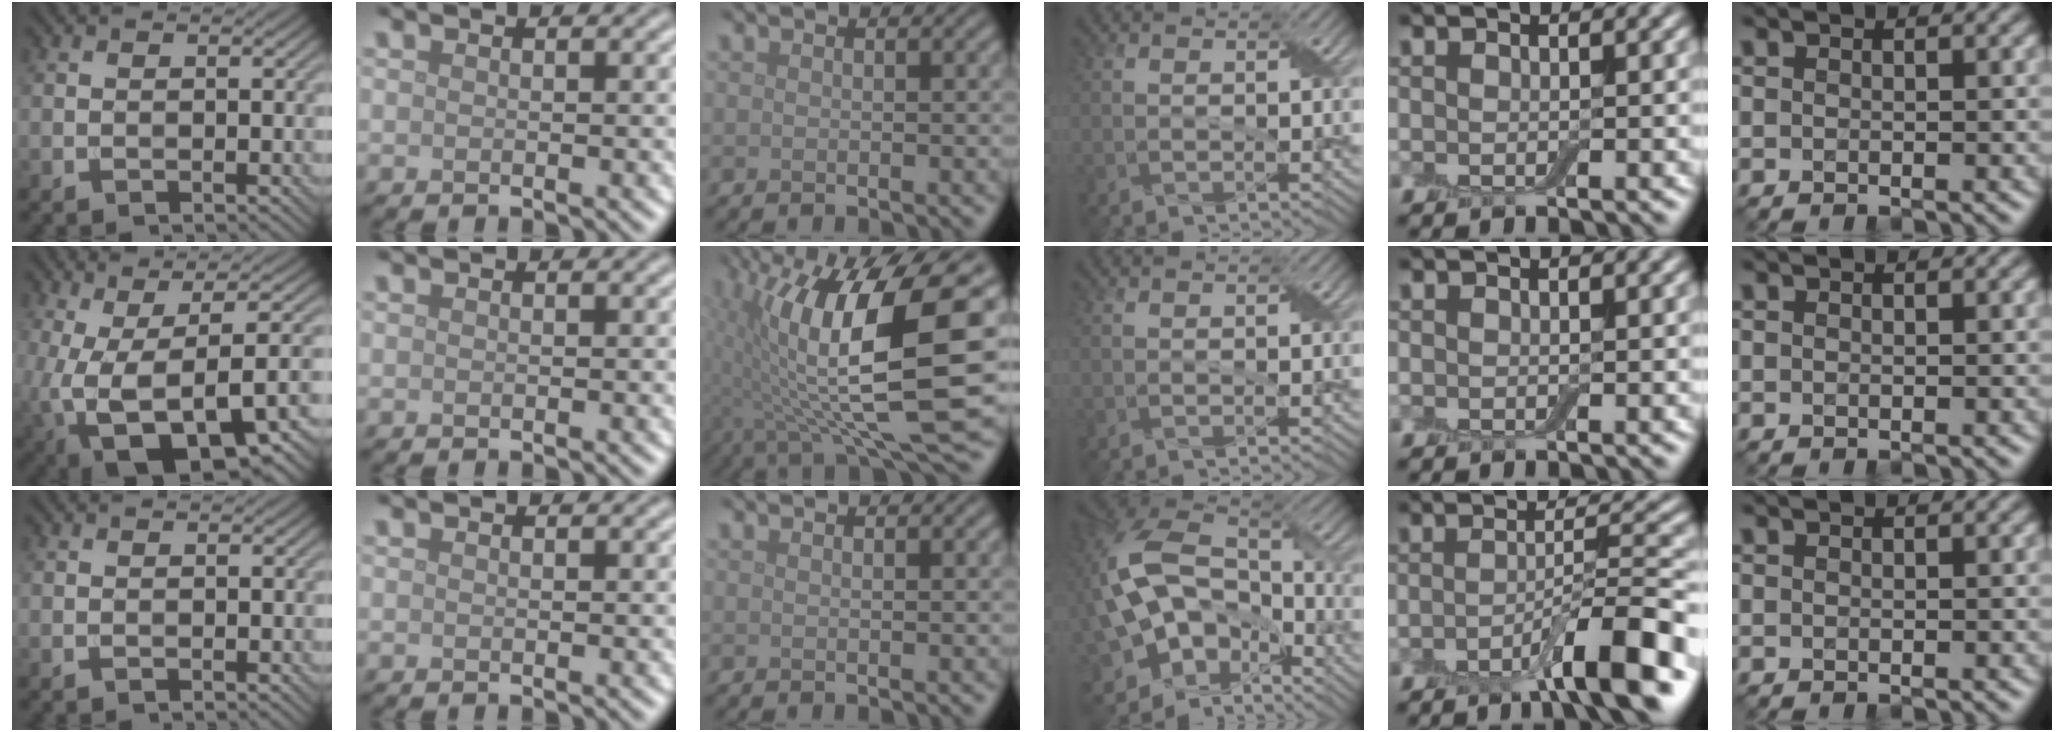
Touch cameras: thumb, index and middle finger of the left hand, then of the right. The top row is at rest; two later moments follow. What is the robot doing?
{"motion": "peel", "object": "aluminum foil"}